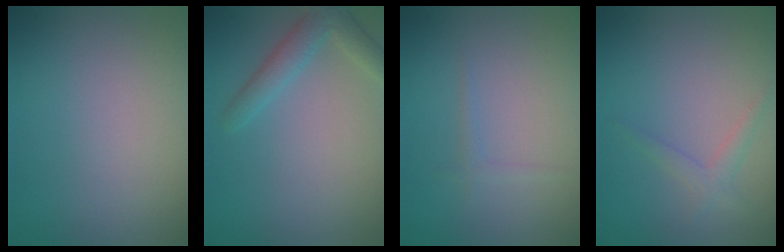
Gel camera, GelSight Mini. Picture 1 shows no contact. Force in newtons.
{"total": 2.8, "press": 2.8, "slide": 0.0}
{"total": 0.9, "press": 0.8, "slide": 0.1}
{"total": 1.3, "press": 1.3, "slide": 0.1}